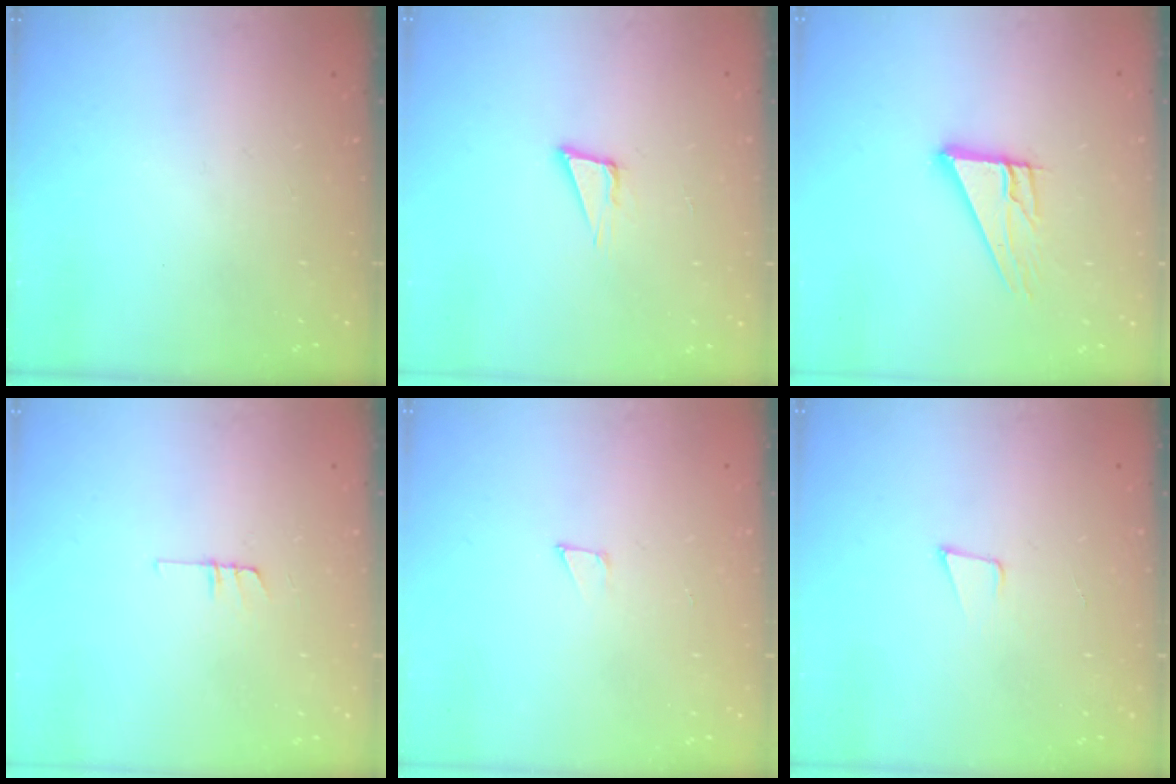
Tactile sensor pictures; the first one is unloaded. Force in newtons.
{"total": 4.3, "press": 3.1, "slide": 3.0}
{"total": 10.7, "press": 10.7, "slide": 0.7}
{"total": 4.8, "press": 4.8, "slide": 0.4}
{"total": 3.2, "press": 3.2, "slide": 0.2}
{"total": 5.0, "press": 4.2, "slide": 2.8}